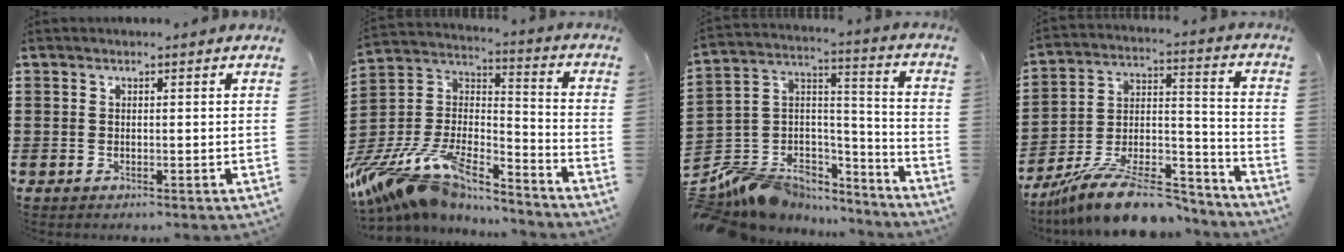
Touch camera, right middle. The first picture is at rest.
{"total": 14.1, "force": [-11.8, 4.3, 6.4], "torque": [-0.149, 0.012, -0.221]}
{"total": 9.2, "force": [-7.4, 5.1, 1.7], "torque": [-0.061, -0.002, -0.142]}
{"total": 14.2, "force": [-12.0, 3.1, 7.0], "torque": [-0.108, 0.047, -0.216]}